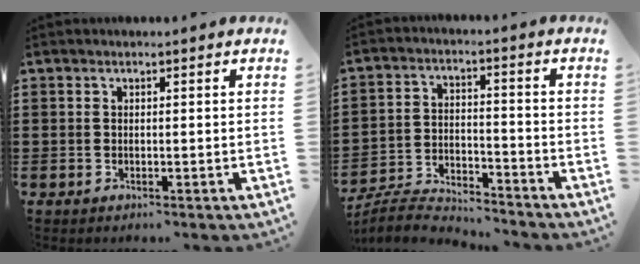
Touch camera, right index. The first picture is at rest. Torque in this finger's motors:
{"motor_torque": [-0.67, 0.57, -0.80, -0.21]}